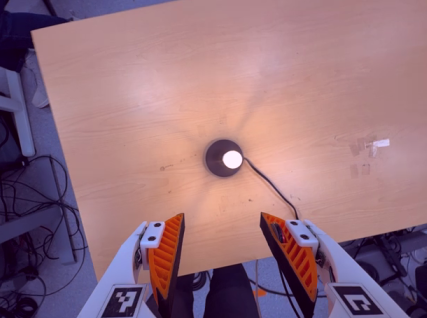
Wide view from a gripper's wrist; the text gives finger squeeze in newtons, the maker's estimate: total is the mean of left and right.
{"total": 0.0}